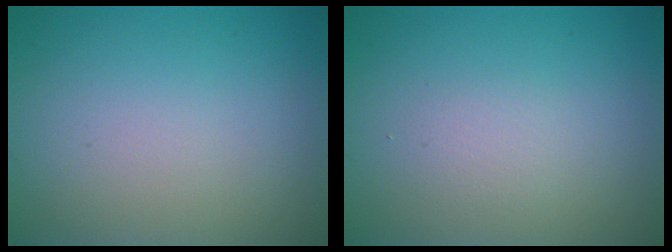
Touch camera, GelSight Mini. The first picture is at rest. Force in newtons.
{"total": 1.2, "press": 1.2, "slide": 0.0}